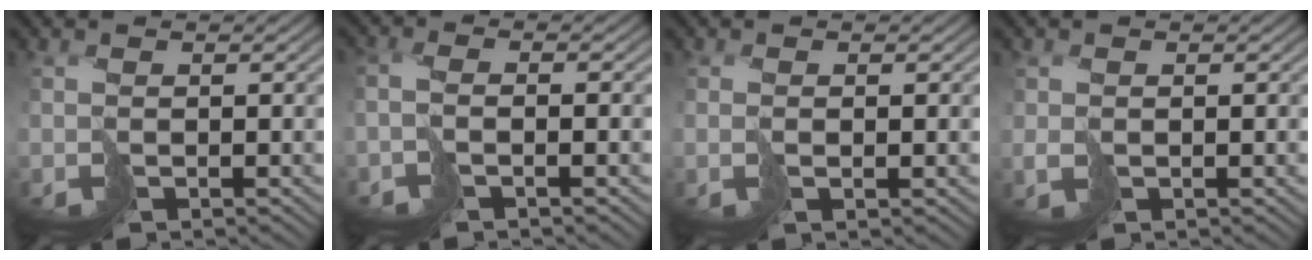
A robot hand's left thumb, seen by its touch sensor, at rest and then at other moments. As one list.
[{"total": 3.5, "force": [-1.5, 1.2, 3.0], "torque": [-0.059, -0.005, -0.032]}, {"total": 1.2, "force": [0.0, 0.3, 1.2], "torque": [-0.022, -0.002, 0.003]}, {"total": 1.0, "force": [0.3, 0.7, 0.6], "torque": [-0.018, -0.008, 0.012]}]